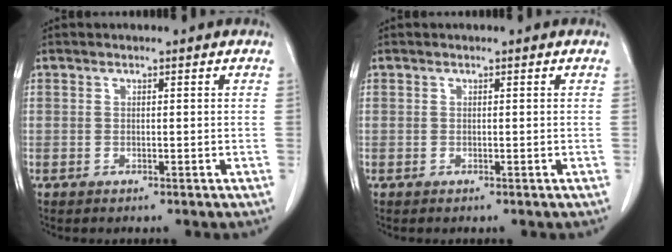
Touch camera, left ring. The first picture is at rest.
{"total": 0.0}